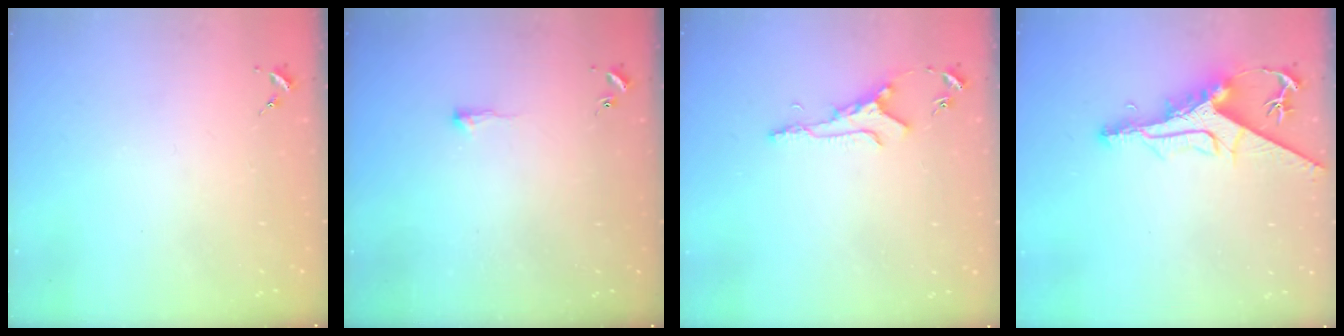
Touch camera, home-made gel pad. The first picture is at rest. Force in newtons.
{"total": 3.9, "press": 3.8, "slide": 0.7}
{"total": 5.8, "press": 5.7, "slide": 0.7}
{"total": 11.0, "press": 10.9, "slide": 1.1}